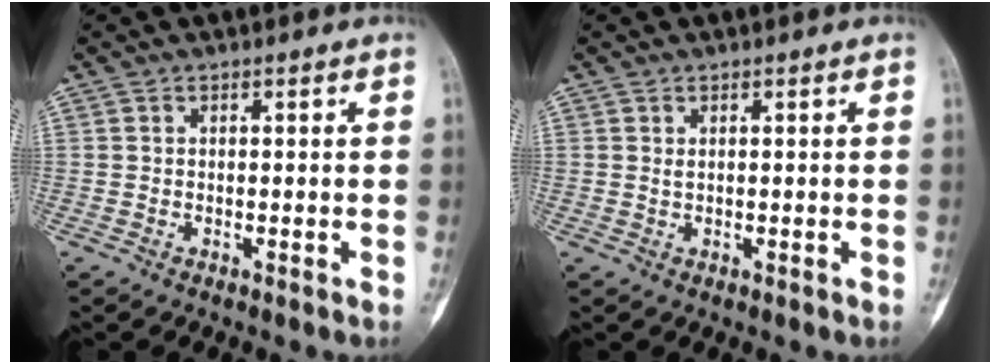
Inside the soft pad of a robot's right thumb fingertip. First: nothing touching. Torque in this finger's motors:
{"motor_torque": [-0.61, -0.16, 0.31, 0.14, 0.00]}